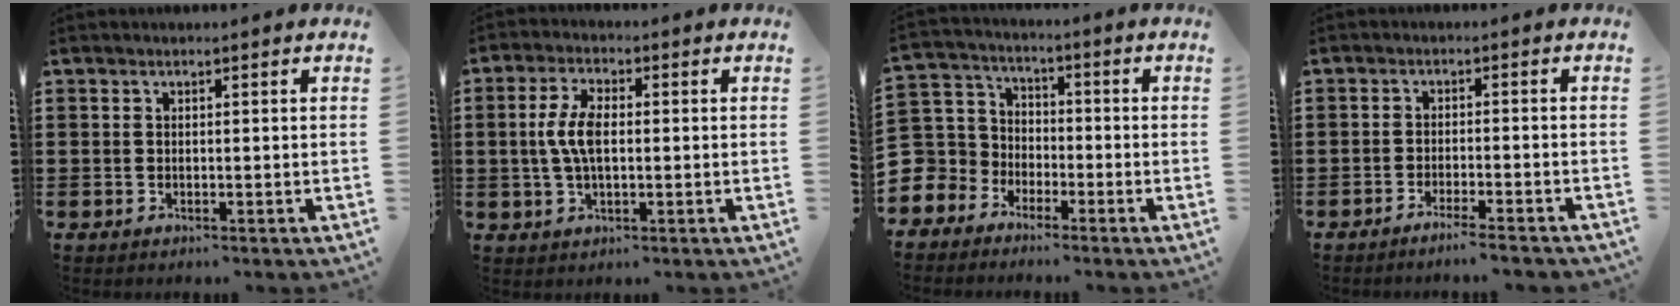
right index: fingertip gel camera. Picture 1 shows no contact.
{"total": 6.1, "force": [0.2, 2.6, 5.5], "torque": [-0.127, 0.001, -0.006]}
{"total": 5.6, "force": [-2.1, 5.1, -0.1], "torque": [-0.050, -0.005, -0.053]}
{"total": 2.7, "force": [-2.4, -0.2, 1.2], "torque": [-0.018, 0.002, -0.047]}